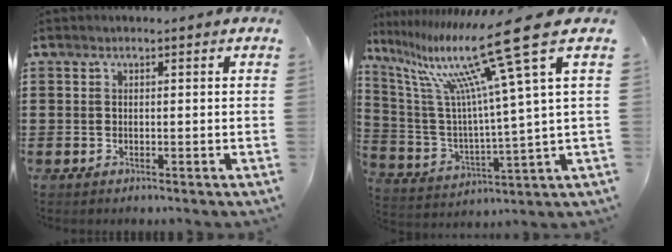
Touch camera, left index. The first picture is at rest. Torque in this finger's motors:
{"motor_torque": [1.27, -0.87, 1.05, 0.21]}